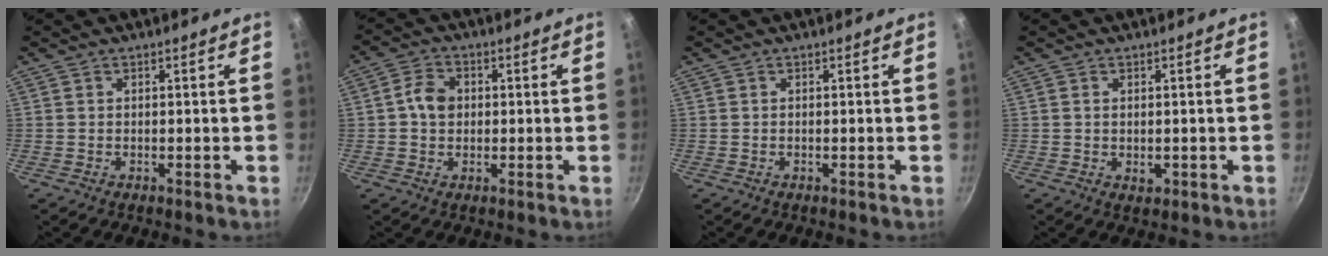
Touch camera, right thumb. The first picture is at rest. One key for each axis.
{"total": 5.2, "fx": 0.3, "fy": 4.2, "fz": 3.1, "tx": -0.040, "ty": 0.013, "tz": -0.003}
{"total": 0.0}
{"total": 1.9, "fx": 0.0, "fy": 1.3, "fz": 1.4, "tx": -0.019, "ty": -0.002, "tz": 0.001}